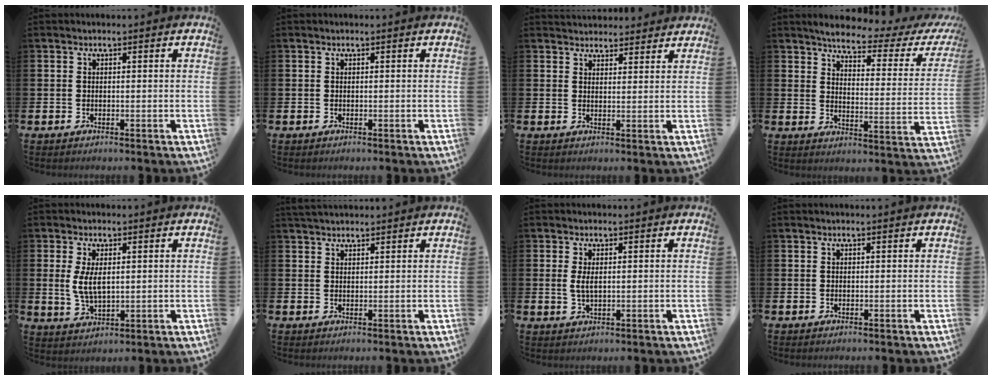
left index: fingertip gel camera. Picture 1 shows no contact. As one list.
[{"total": 0.0}, {"total": 3.4, "force": [3.2, 1.0, -0.3], "torque": [0.007, -0.016, 0.059]}, {"total": 4.9, "force": [4.3, 0.9, 2.1], "torque": [-0.055, -0.036, 0.063]}, {"total": 4.7, "force": [1.2, 2.2, 3.9], "torque": [-0.071, 0.003, 0.019]}, {"total": 2.2, "force": [2.1, 0.5, 0.3], "torque": [-0.002, -0.005, 0.038]}, {"total": 2.4, "force": [0.5, 1.0, 2.1], "torque": [-0.042, 0.002, 0.007]}, {"total": 0.0}]